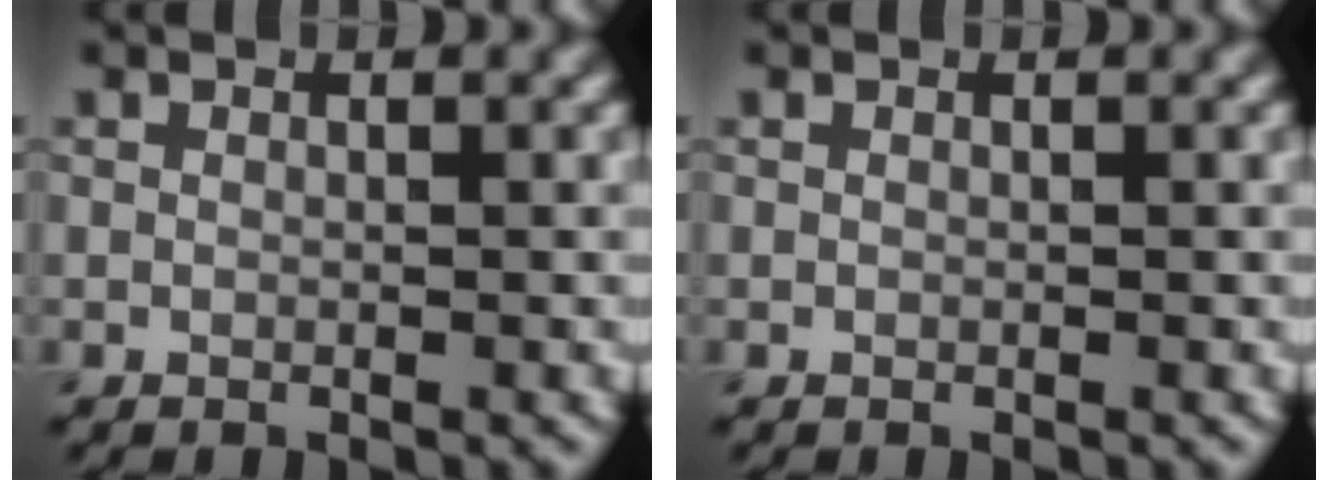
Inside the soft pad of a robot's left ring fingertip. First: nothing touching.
{"total": 0.0}